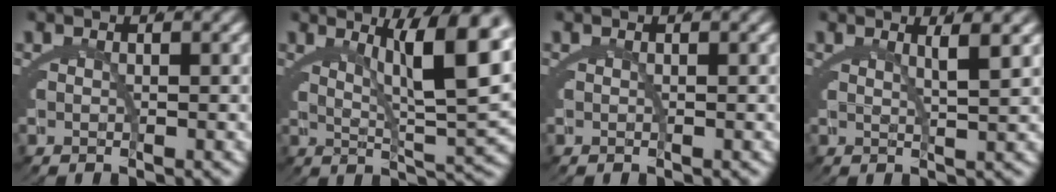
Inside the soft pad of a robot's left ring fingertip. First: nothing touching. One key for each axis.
{"total": 8.6, "fx": 3.2, "fy": 2.0, "fz": 7.7, "tx": -0.104, "ty": 0.002, "tz": 0.056}
{"total": 0.0}
{"total": 2.5, "fx": 1.6, "fy": -0.9, "fz": 1.7, "tx": -0.022, "ty": -0.001, "tz": 0.030}